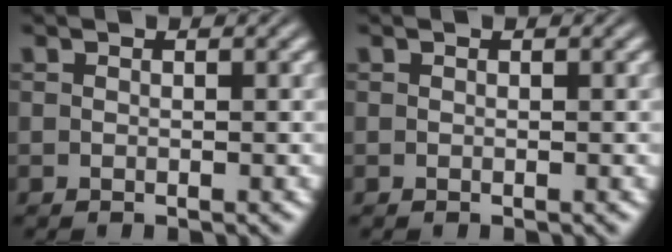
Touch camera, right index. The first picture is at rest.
{"total": 0.0}